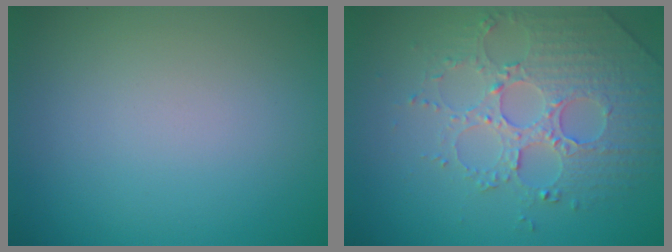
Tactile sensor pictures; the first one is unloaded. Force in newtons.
{"total": 4.2, "press": 4.0, "slide": 1.3}